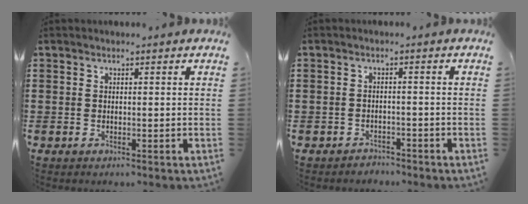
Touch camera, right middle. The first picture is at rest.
{"total": 1.8, "force": [-1.7, 0.4, -0.2], "torque": [-0.003, 0.003, -0.040]}